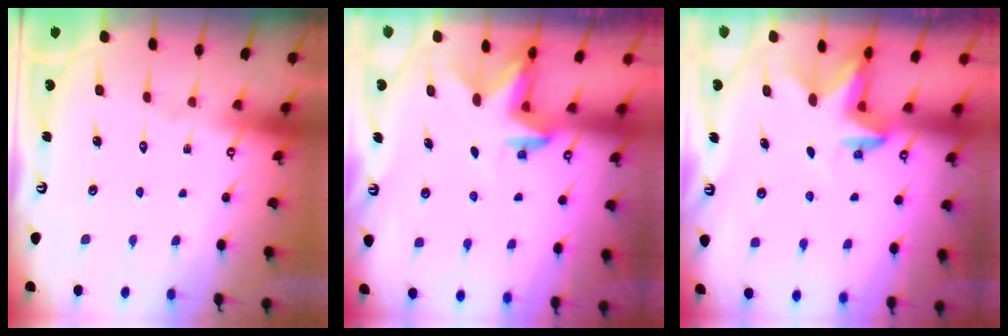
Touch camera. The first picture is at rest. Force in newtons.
{"total": 2.3, "press": 2.3, "slide": 0.4}
{"total": 2.6, "press": 2.5, "slide": 0.4}